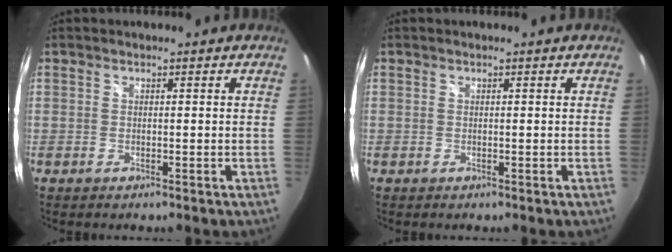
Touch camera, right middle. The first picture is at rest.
{"total": 0.0}